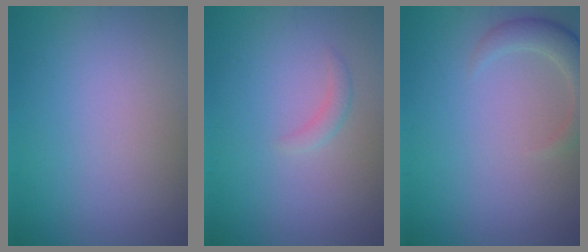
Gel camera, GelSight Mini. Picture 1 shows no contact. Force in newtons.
{"total": 1.0, "press": 1.0, "slide": 0.0}
{"total": 2.9, "press": 2.8, "slide": 0.3}